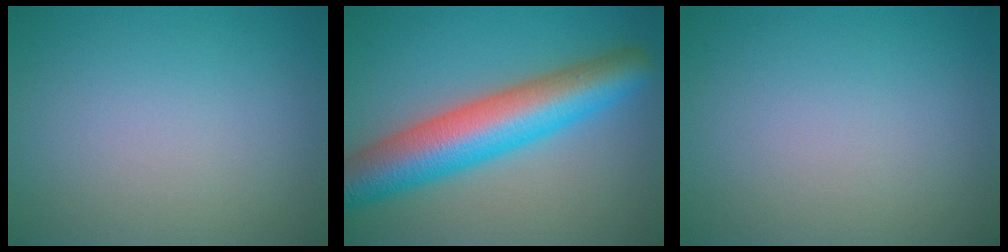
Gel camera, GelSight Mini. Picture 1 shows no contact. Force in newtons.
{"total": 9.6, "press": 9.5, "slide": 0.4}
{"total": 0.0}